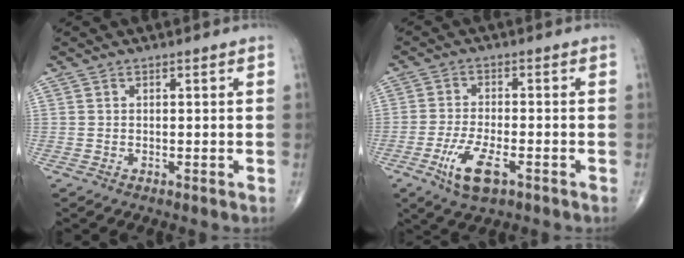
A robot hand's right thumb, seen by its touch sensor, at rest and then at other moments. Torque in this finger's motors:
{"motor_torque": [0.59, -0.24, 0.40, 0.18, 0.23]}